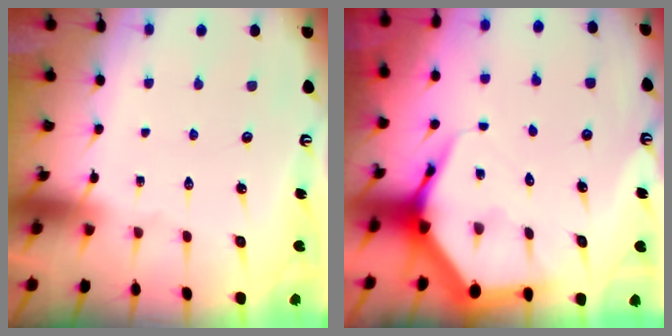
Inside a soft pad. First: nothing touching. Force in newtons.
{"total": 6.3, "press": 6.3, "slide": 0.7}